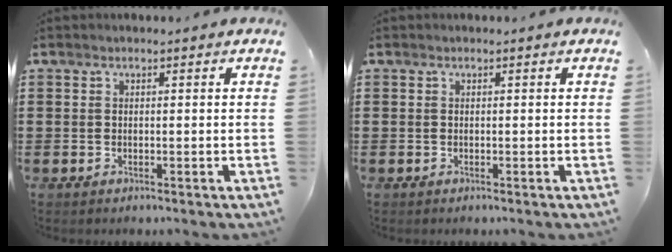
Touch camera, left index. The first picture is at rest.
{"total": 0.0}